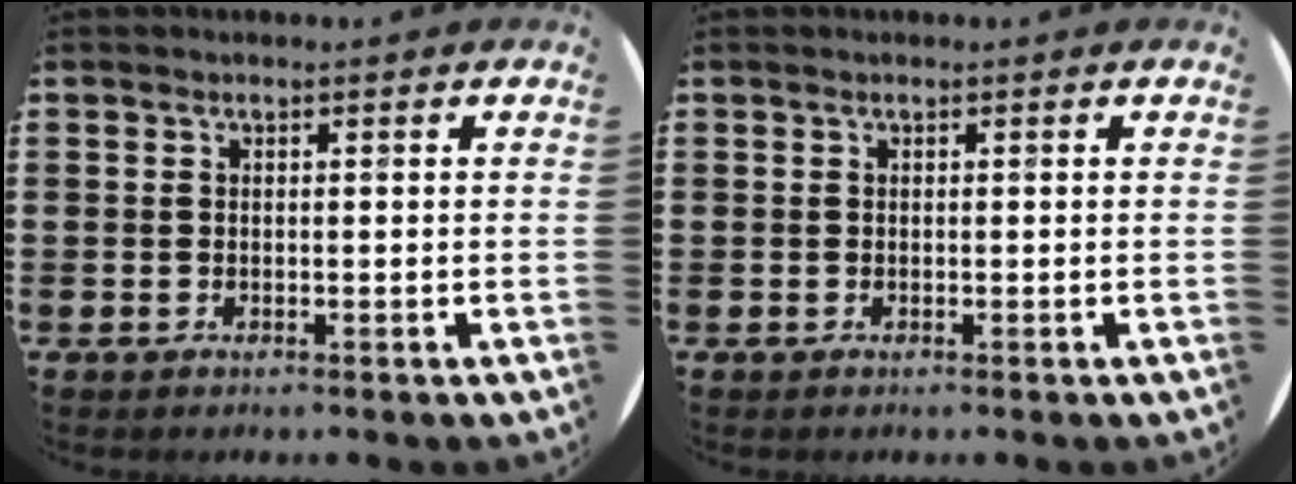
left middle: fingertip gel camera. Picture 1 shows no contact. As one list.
[{"total": 0.0}]